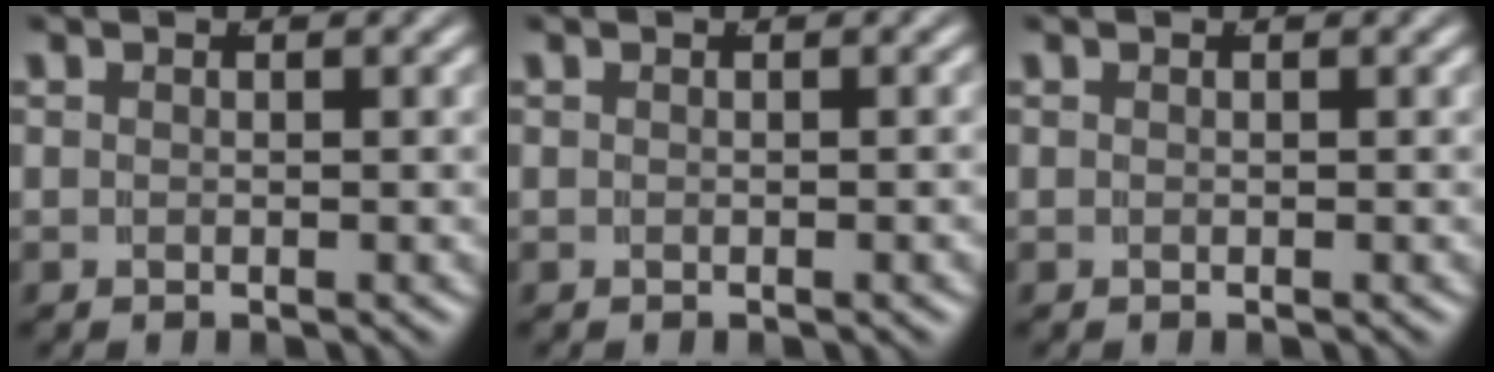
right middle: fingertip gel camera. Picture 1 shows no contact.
{"total": 0.0}
{"total": 0.0}